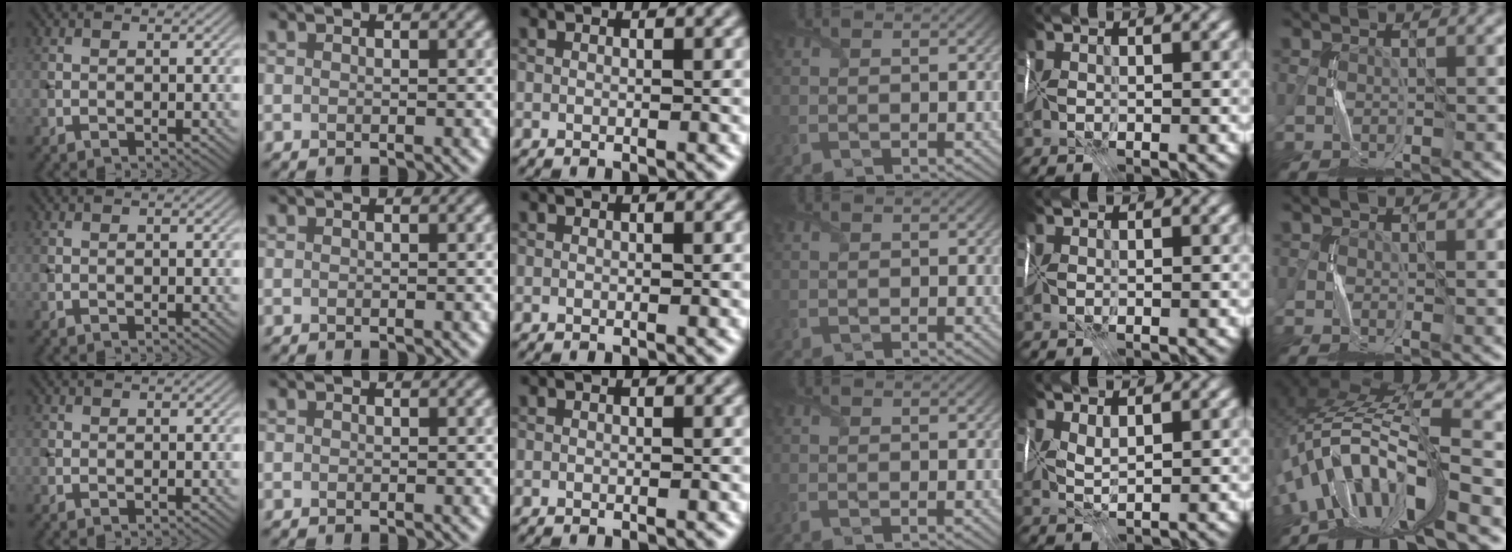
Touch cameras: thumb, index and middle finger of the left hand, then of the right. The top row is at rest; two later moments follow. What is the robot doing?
{"motion": "fold", "object": "wrapping paper"}